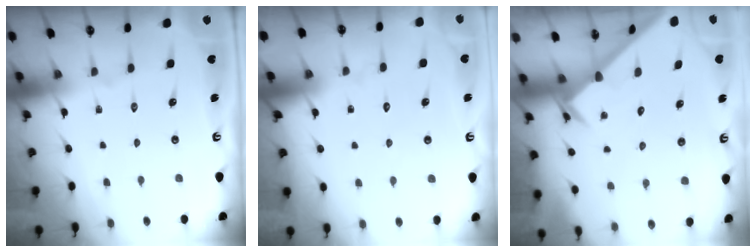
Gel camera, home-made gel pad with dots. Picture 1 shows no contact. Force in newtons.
{"total": 2.1, "press": 2.1, "slide": 0.0}
{"total": 2.4, "press": 2.4, "slide": 0.2}